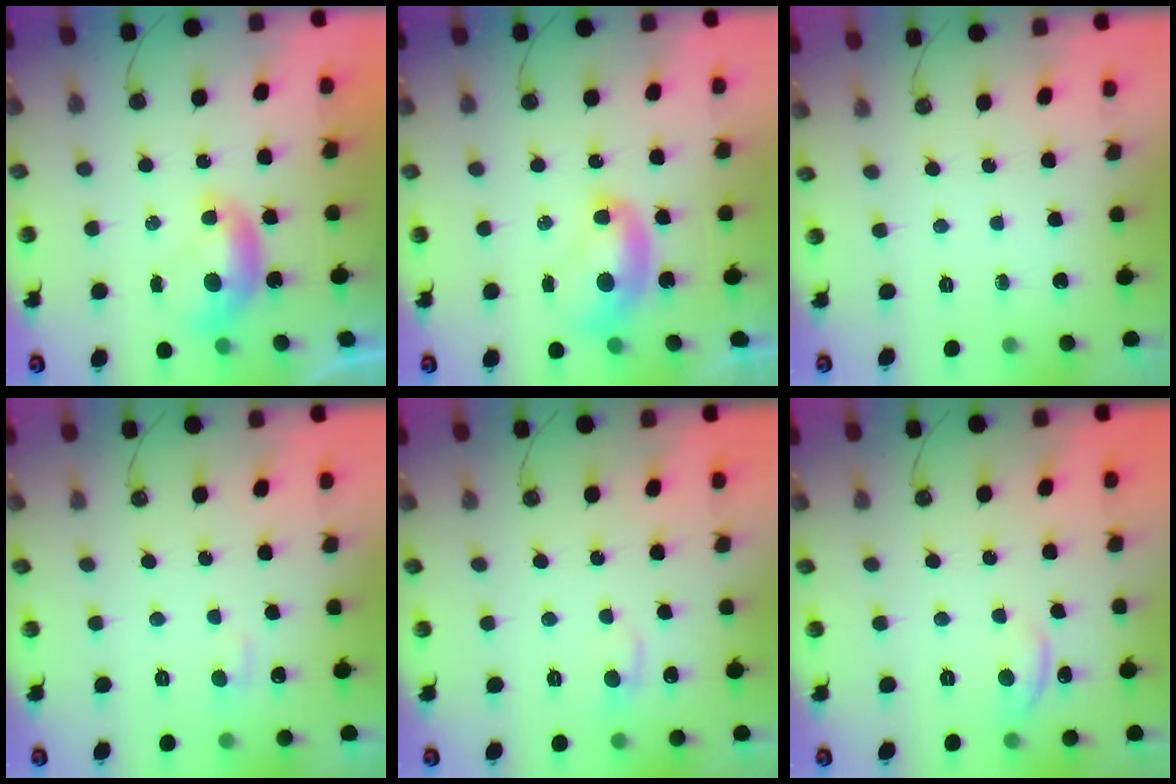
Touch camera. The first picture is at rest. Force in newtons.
{"total": 2.3, "press": 2.3, "slide": 0.3}
{"total": 0.0}
{"total": 1.4, "press": 1.3, "slide": 0.6}
{"total": 0.8, "press": 0.1, "slide": 0.8}
{"total": 3.1, "press": 3.0, "slide": 0.8}